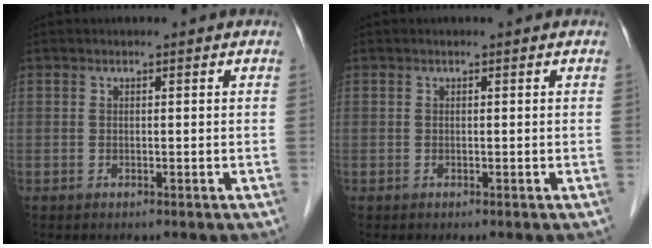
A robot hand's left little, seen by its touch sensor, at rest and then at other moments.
{"total": 0.0}